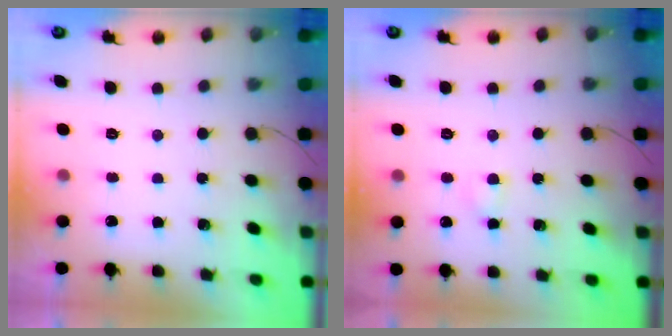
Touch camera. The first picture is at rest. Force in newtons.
{"total": 2.9, "press": 2.8, "slide": 0.8}